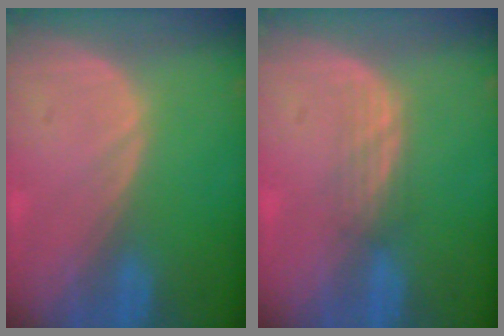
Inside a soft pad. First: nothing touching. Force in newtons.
{"total": 2.1, "press": 2.1, "slide": 0.3}